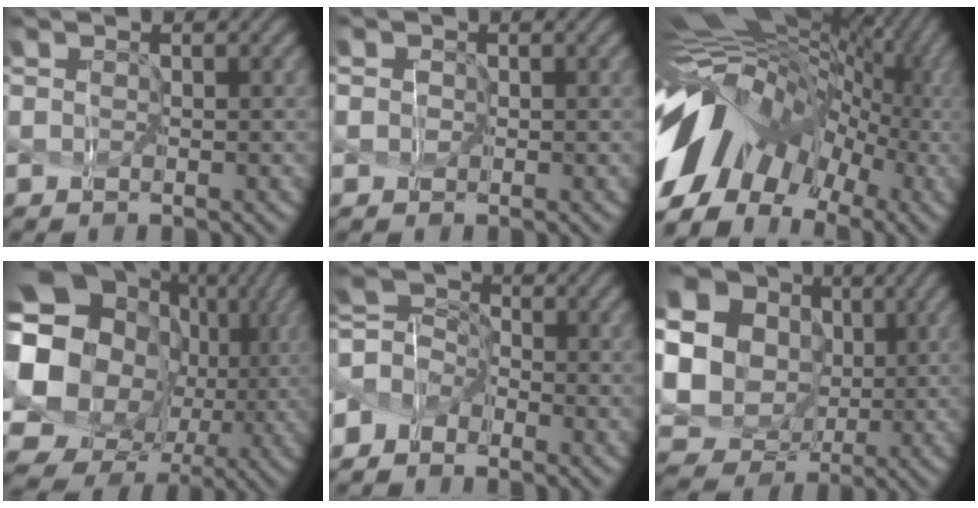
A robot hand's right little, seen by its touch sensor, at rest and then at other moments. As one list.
[{"total": 2.5, "force": [0.8, 2.0, 1.1], "torque": [-0.005, 0.027, -0.008]}, {"total": 15.9, "force": [-2.7, 10.3, 11.8], "torque": [-0.220, 0.022, -0.029]}, {"total": 18.8, "force": [0.8, 15.7, 10.3], "torque": [-0.201, -0.031, 0.025]}, {"total": 2.7, "force": [-1.6, 2.0, 0.8], "torque": [-0.033, 0.008, -0.035]}, {"total": 21.7, "force": [3.8, 20.1, 7.1], "torque": [-0.211, -0.001, 0.044]}]